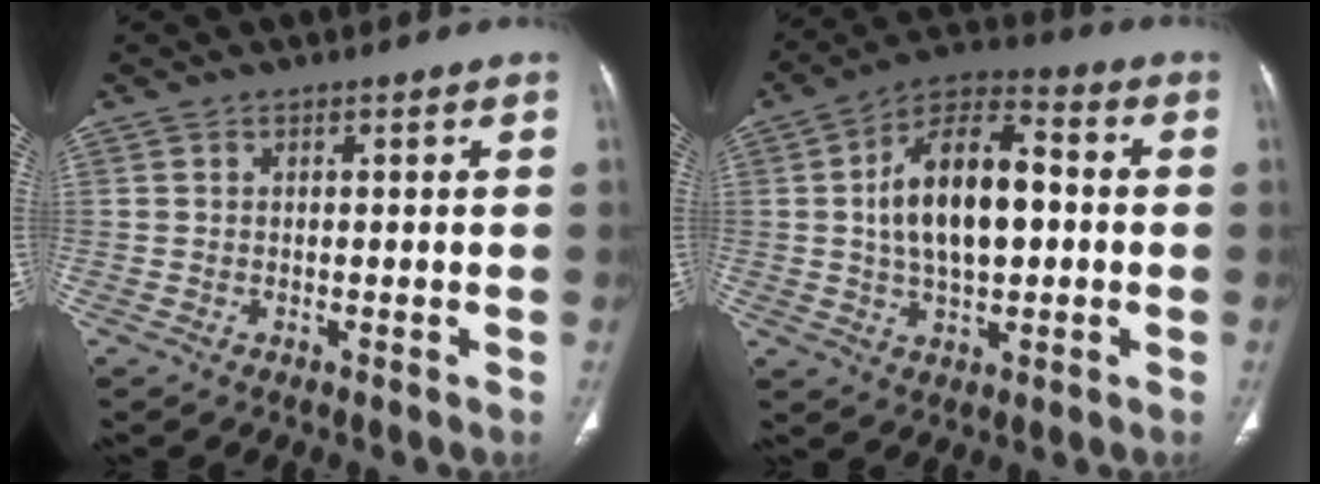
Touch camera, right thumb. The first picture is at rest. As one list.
[{"total": 15.8, "force": [0.7, 8.3, 13.4], "torque": [-0.219, 0.023, 0.004]}]